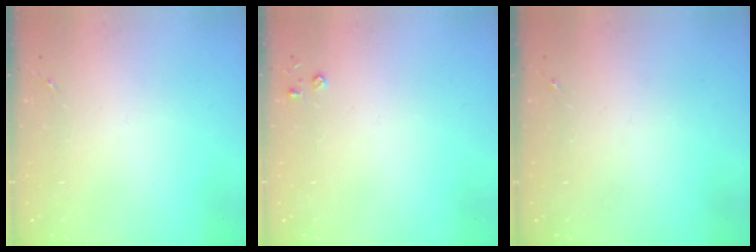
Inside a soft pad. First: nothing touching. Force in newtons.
{"total": 2.8, "press": 2.8, "slide": 0.3}
{"total": 0.0}